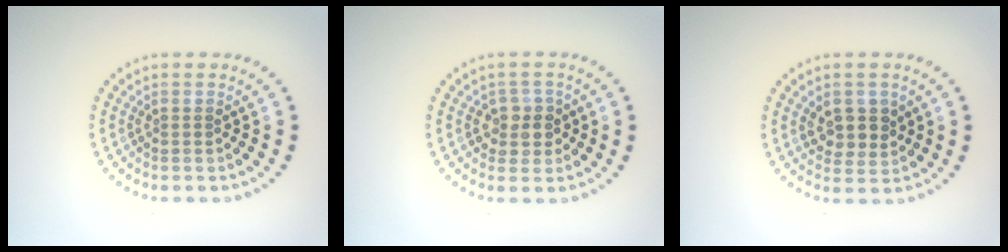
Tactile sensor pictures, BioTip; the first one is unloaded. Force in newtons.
{"total": 2.1, "press": 2.0, "slide": 0.8}
{"total": 2.8, "press": 2.7, "slide": 0.9}